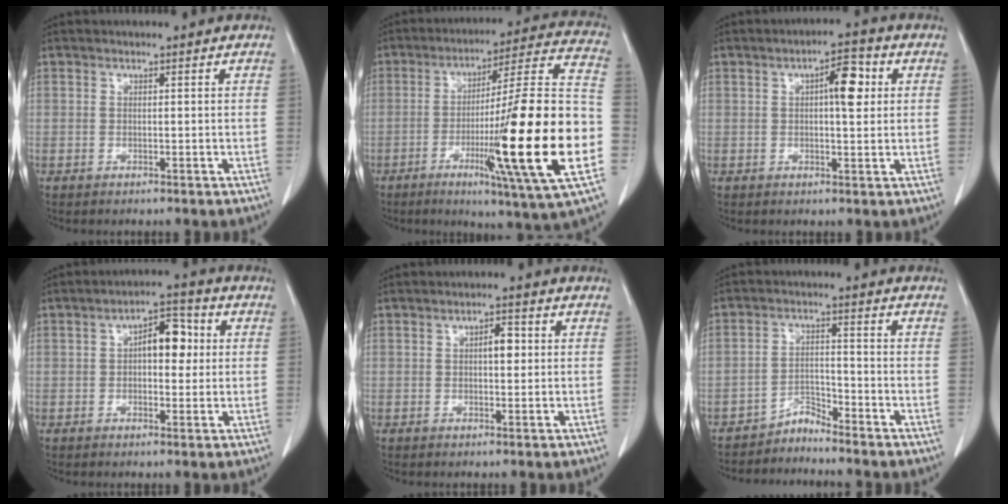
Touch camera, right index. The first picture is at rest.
{"total": 25.0, "force": [-6.3, -0.5, 24.2], "torque": [-0.337, -0.010, -0.106]}
{"total": 5.6, "force": [1.3, 1.6, 5.2], "torque": [-0.081, 0.010, 0.017]}
{"total": 6.5, "force": [1.0, 3.1, 5.6], "torque": [-0.085, 0.025, 0.012]}
{"total": 2.7, "force": [0.4, 1.1, 2.5], "torque": [-0.039, 0.004, 0.004]}
{"total": 3.0, "force": [-3.0, 0.1, -0.3], "torque": [0.013, -0.006, -0.053]}